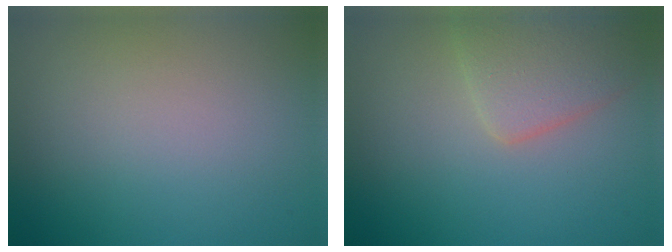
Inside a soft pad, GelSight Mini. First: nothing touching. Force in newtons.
{"total": 3.6, "press": 3.6, "slide": 0.2}